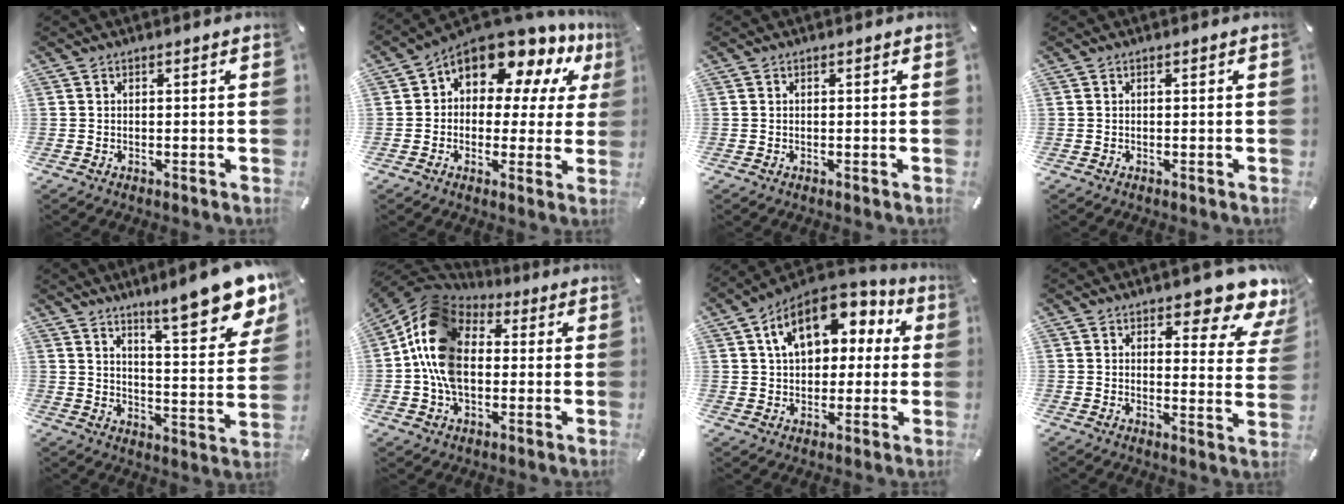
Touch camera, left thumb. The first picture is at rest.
{"total": 11.9, "force": [8.2, 6.5, 5.7], "torque": [-0.099, -0.072, 0.146]}
{"total": 0.0}
{"total": 0.0}
{"total": 14.2, "force": [11.4, 3.2, 7.8], "torque": [-0.106, -0.094, 0.188]}
{"total": 15.8, "force": [-0.7, 12.0, 10.3], "torque": [-0.233, 0.022, -0.018]}
{"total": 14.4, "force": [5.2, 10.1, 8.8], "torque": [-0.158, -0.013, 0.098]}
{"total": 9.7, "force": [7.6, 3.6, 4.8], "torque": [-0.053, -0.060, 0.128]}